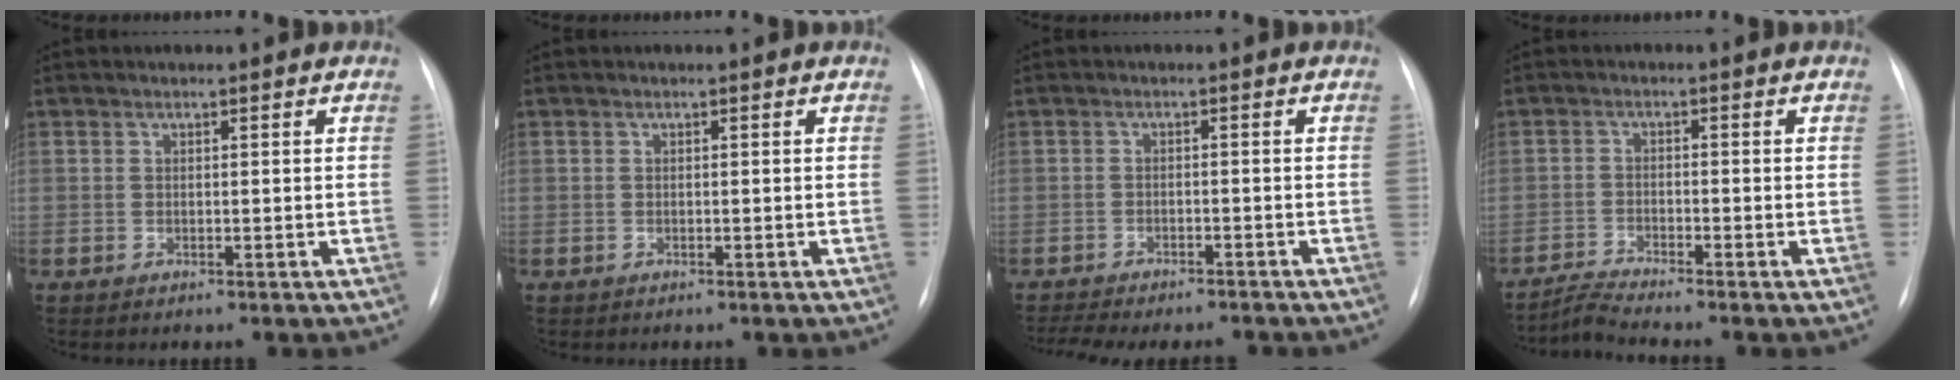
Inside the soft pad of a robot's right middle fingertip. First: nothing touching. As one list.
[{"total": 0.0}, {"total": 10.9, "force": [-9.9, 2.0, 4.0], "torque": [-0.063, 0.001, -0.133]}, {"total": 3.3, "force": [-3.0, -1.5, 0.0], "torque": [-0.013, -0.023, -0.059]}]